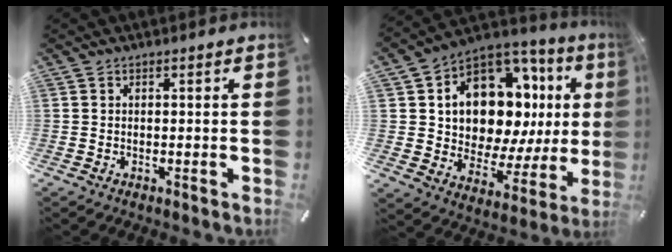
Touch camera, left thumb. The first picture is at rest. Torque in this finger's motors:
{"motor_torque": [1.75, 1.42, 1.32, 0.81, 0.12]}